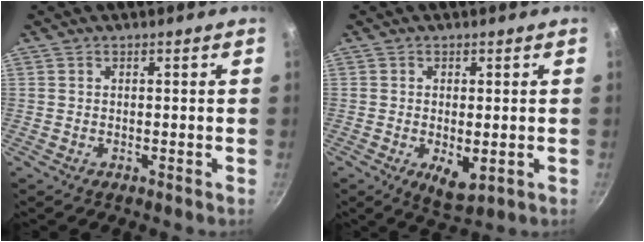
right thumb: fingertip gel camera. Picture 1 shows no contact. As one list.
[{"total": 5.4, "force": [-1.0, 2.5, 4.7], "torque": [-0.070, -0.013, -0.004]}]